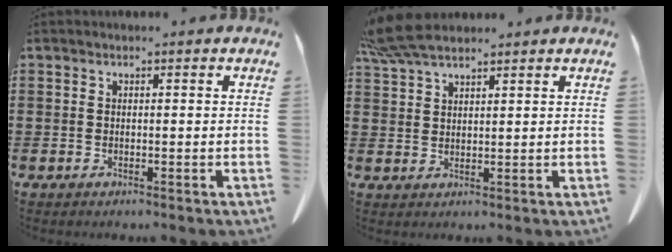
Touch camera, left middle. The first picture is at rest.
{"total": 6.3, "force": [5.1, 1.4, 3.3], "torque": [-0.086, -0.009, 0.095]}